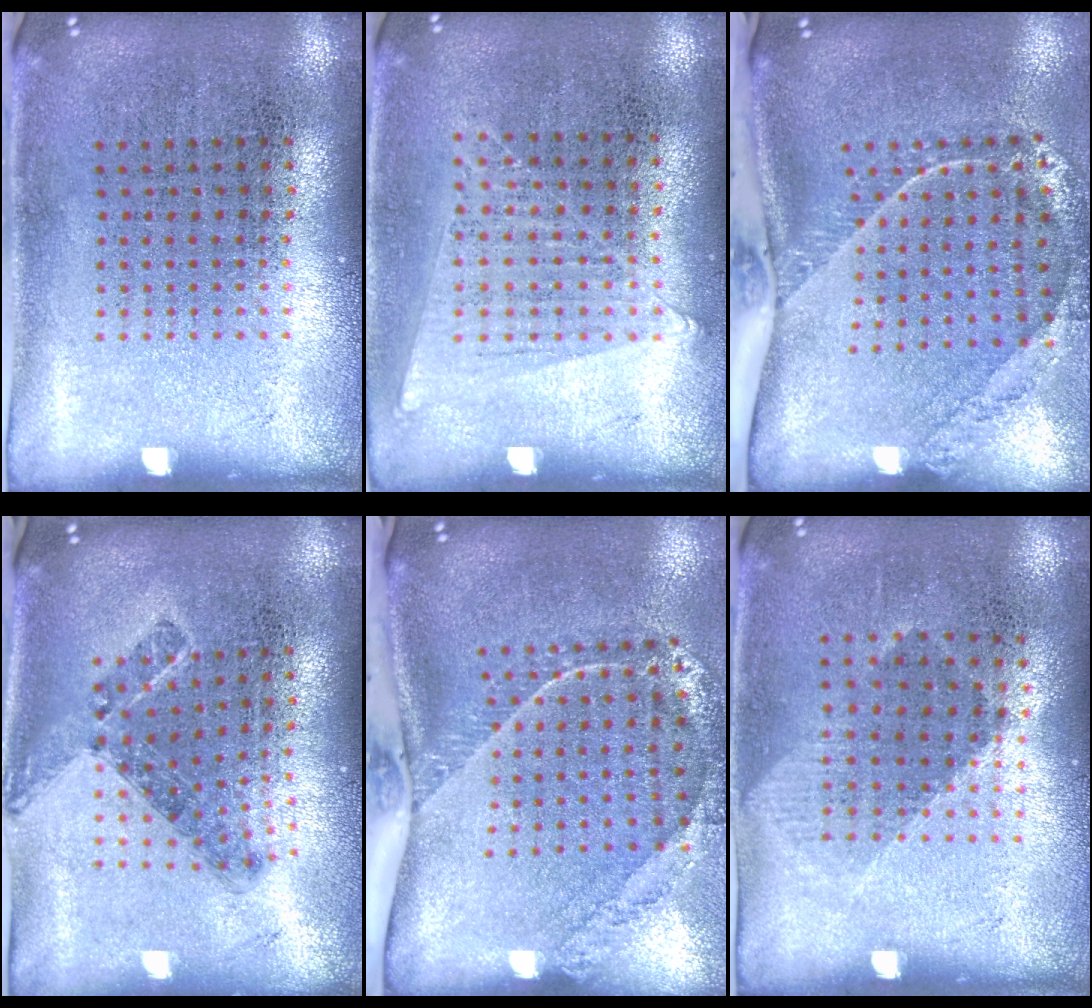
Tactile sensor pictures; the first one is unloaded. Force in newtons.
{"total": 1.0, "press": 1.0, "slide": 0.4}
{"total": 2.4, "press": 1.7, "slide": 1.8}
{"total": 0.8, "press": 0.7, "slide": 0.4}
{"total": 2.4, "press": 1.7, "slide": 1.8}
{"total": 0.9, "press": 0.8, "slide": 0.5}